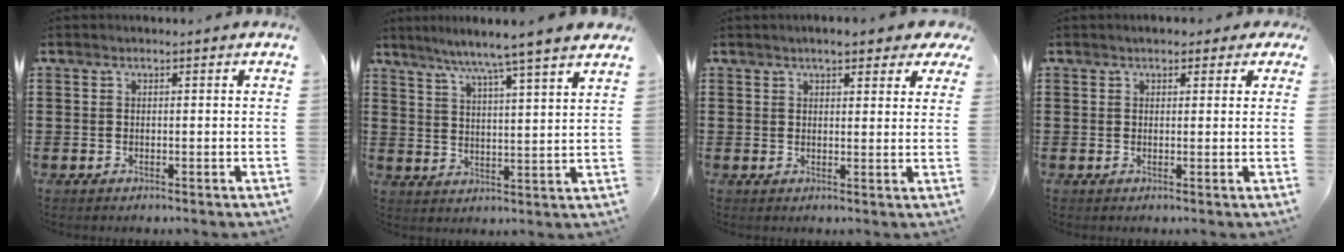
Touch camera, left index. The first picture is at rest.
{"total": 6.2, "force": [5.3, -1.5, 2.9], "torque": [-0.077, -0.034, 0.084]}
{"total": 4.4, "force": [3.5, 1.0, 2.4], "torque": [-0.050, -0.001, 0.060]}
{"total": 1.8, "force": [1.2, 1.0, 0.7], "torque": [-0.011, 0.006, 0.020]}